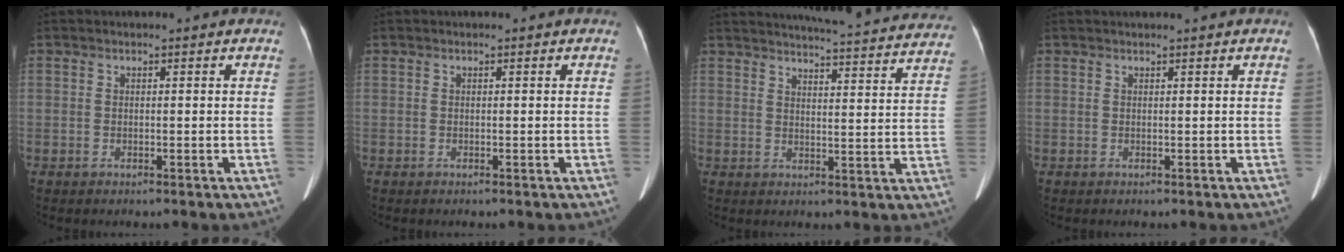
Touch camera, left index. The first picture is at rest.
{"total": 0.0}
{"total": 26.1, "force": [24.8, 2.0, 7.9], "torque": [-0.110, -0.062, 0.283]}
{"total": 1.2, "force": [1.1, -0.3, 0.5], "torque": [-0.008, 0.012, 0.024]}